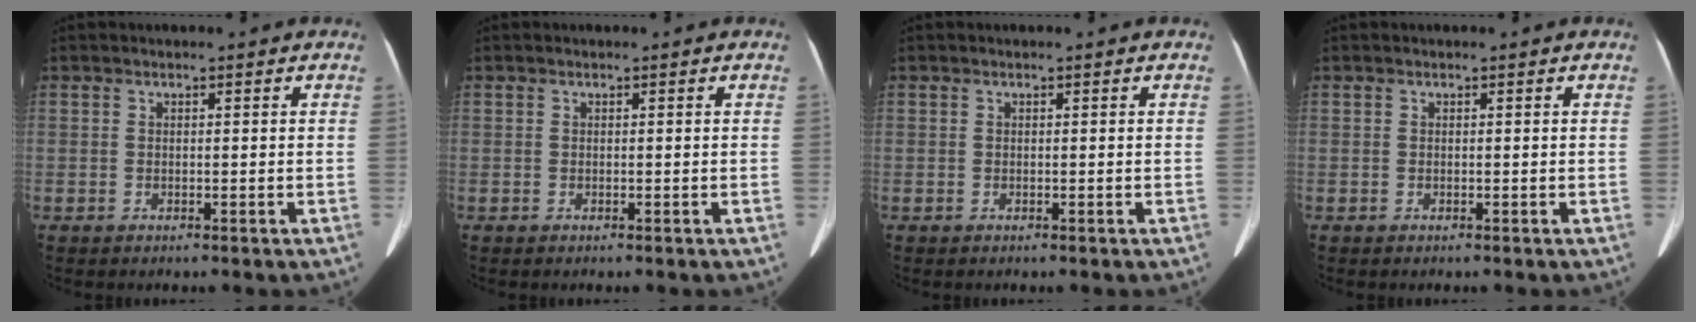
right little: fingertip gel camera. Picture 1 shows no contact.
{"total": 0.0}
{"total": 0.0}
{"total": 0.0}